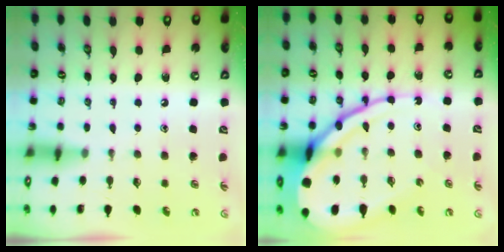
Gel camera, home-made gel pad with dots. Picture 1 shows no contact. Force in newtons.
{"total": 19.1, "press": 18.9, "slide": 2.0}